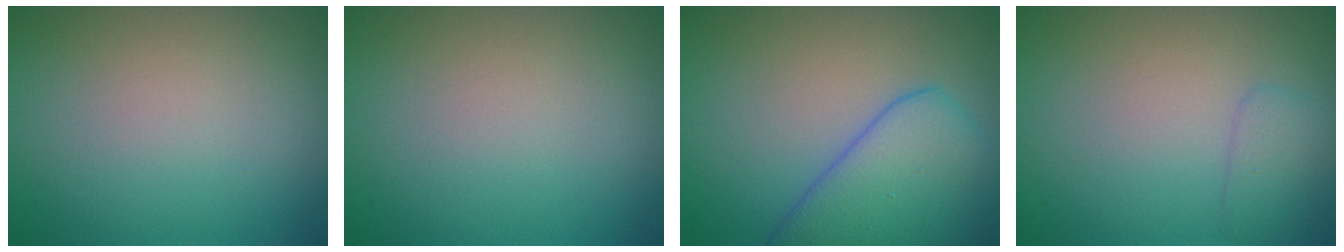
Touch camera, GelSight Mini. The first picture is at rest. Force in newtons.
{"total": 0.0}
{"total": 6.9, "press": 6.9, "slide": 0.5}
{"total": 1.6, "press": 1.6, "slide": 0.1}